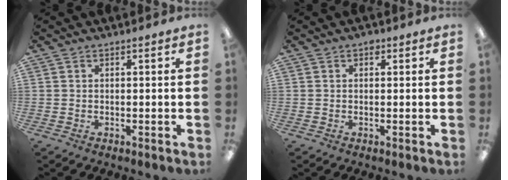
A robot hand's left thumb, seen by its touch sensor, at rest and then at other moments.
{"total": 1.1, "force": [0.5, 0.8, 0.6], "torque": [-0.004, -0.001, 0.008]}